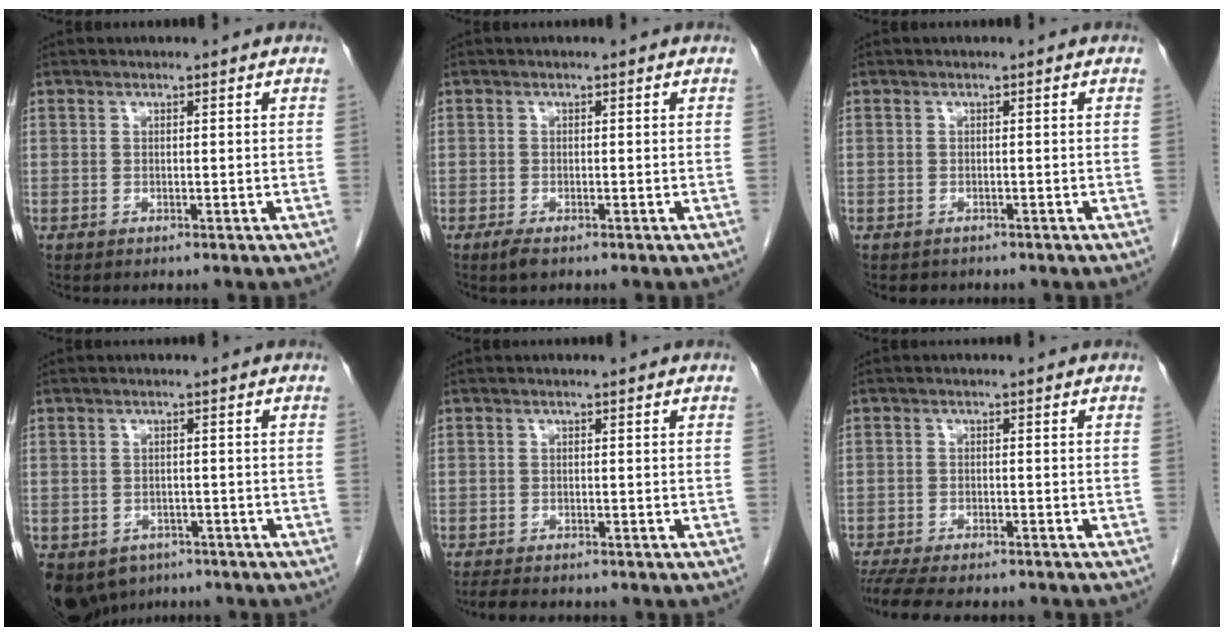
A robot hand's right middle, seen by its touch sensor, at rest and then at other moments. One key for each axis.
{"total": 1.8, "fx": -1.2, "fy": 0.5, "fz": 1.2, "tx": -0.030, "ty": -0.004, "tz": -0.020}
{"total": 1.6, "fx": -1.4, "fy": 0.8, "fz": 0.0, "tx": -0.008, "ty": 0.000, "tz": -0.019}
{"total": 9.5, "fx": -5.5, "fy": 7.3, "fz": 2.8, "tx": -0.076, "ty": -0.005, "tz": -0.069}
{"total": 3.7, "fx": -3.3, "fy": 1.0, "fz": 1.5, "tx": -0.028, "ty": -0.009, "tz": -0.048}
{"total": 11.0, "fx": -9.6, "fy": 2.6, "fz": 4.9, "tx": -0.082, "ty": -0.011, "tz": -0.138}